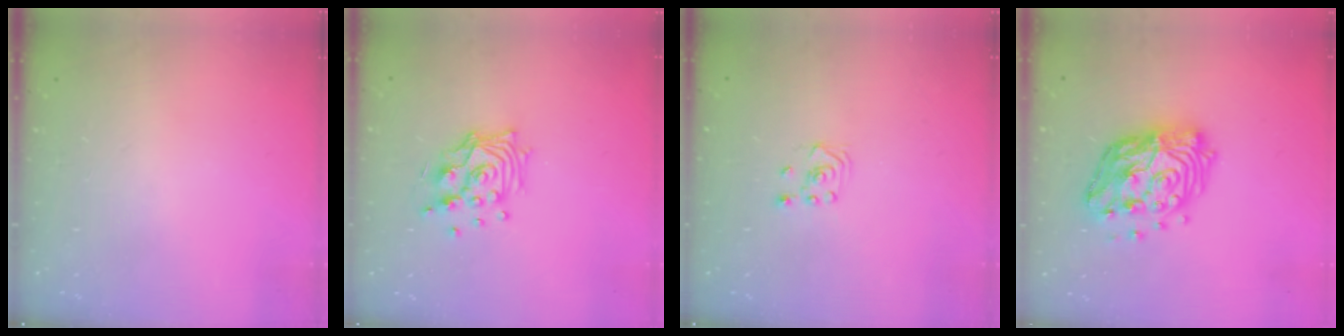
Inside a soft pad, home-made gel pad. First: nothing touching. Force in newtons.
{"total": 12.6, "press": 12.5, "slide": 1.7}
{"total": 2.3, "press": 2.2, "slide": 0.7}
{"total": 17.1, "press": 17.0, "slide": 1.9}